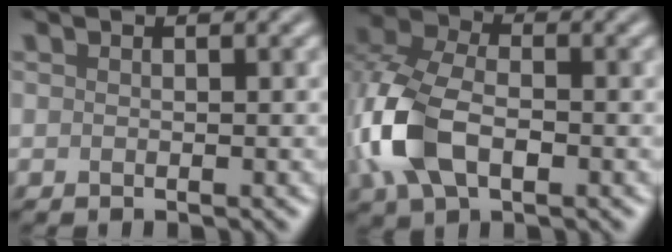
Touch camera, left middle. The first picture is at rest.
{"total": 8.2, "force": [-2.0, 5.0, 6.2], "torque": [-0.153, 0.002, -0.052]}